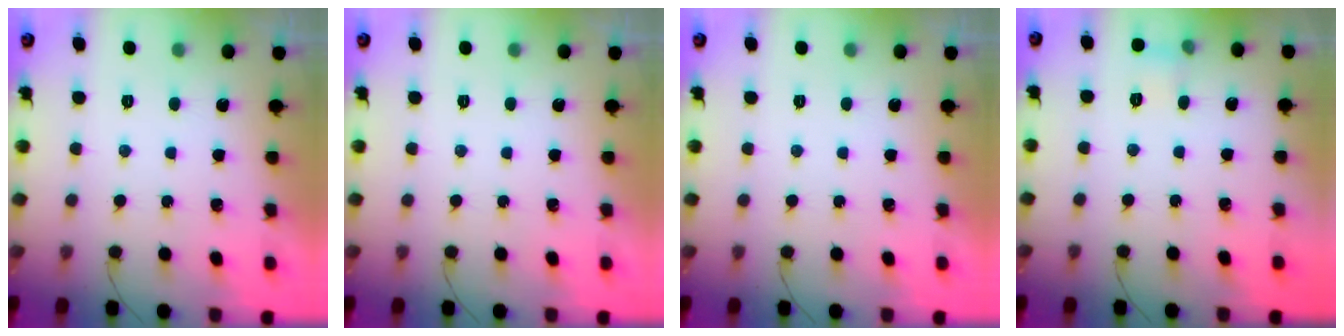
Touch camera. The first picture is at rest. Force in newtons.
{"total": 0.0}
{"total": 0.0}
{"total": 4.7, "press": 4.5, "slide": 1.4}